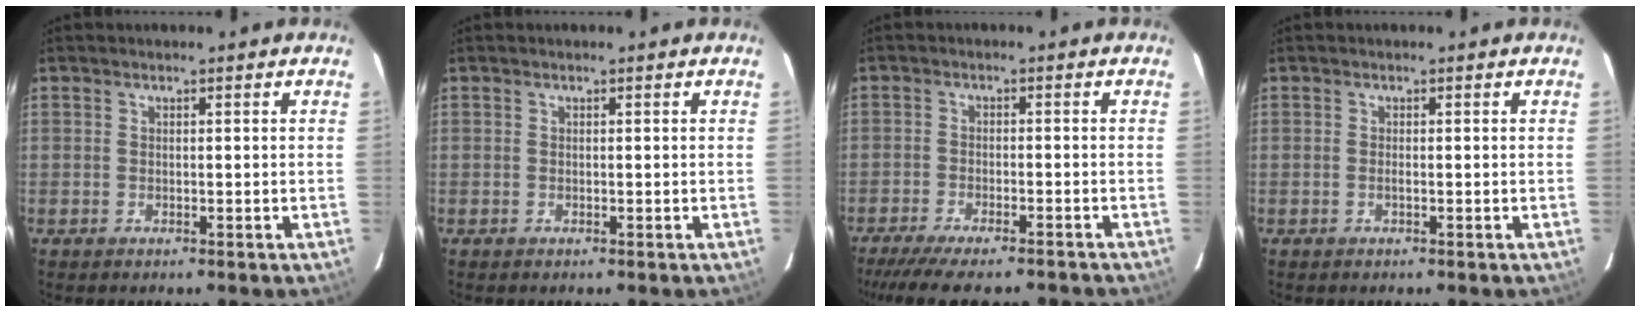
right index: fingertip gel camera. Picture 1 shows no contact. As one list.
[{"total": 0.0}, {"total": 12.5, "force": [-10.8, 2.4, 5.7], "torque": [-0.126, -0.025, -0.166]}, {"total": 0.0}]